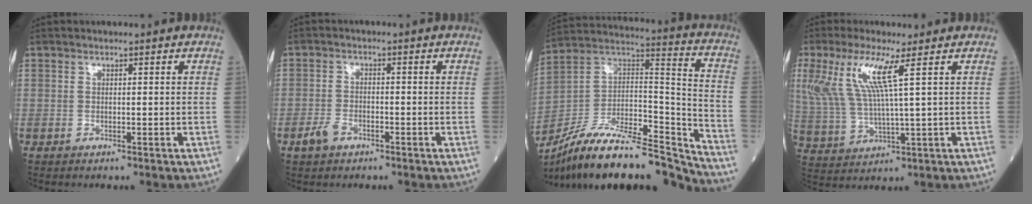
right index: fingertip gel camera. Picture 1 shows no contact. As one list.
[{"total": 3.1, "force": [-2.0, 1.6, 1.8], "torque": [-0.036, 0.001, -0.037]}, {"total": 23.9, "force": [-21.3, 3.2, 10.5], "torque": [-0.162, 0.025, -0.358]}, {"total": 9.6, "force": [4.1, 0.2, 8.6], "torque": [-0.204, 0.006, 0.085]}]